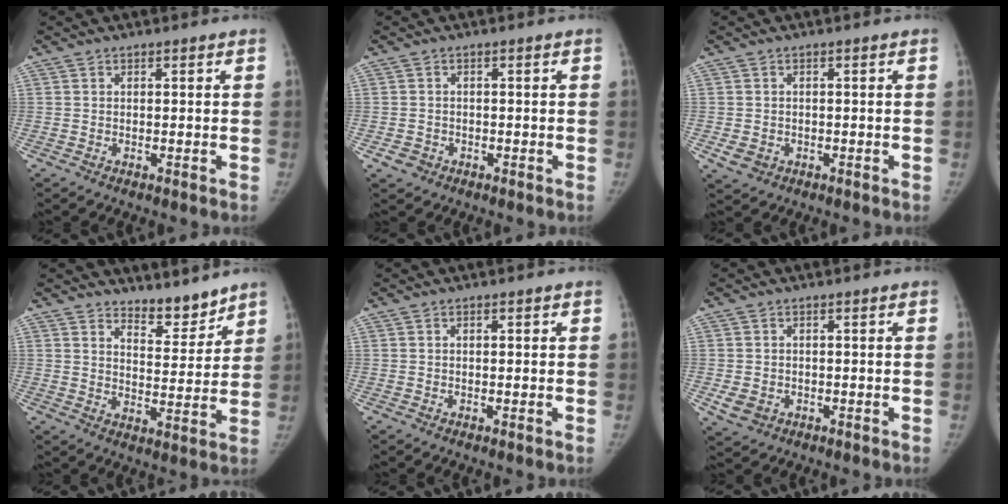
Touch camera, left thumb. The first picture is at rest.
{"total": 1.9, "force": [-0.8, 1.7, 0.4], "torque": [0.001, 0.006, -0.011]}
{"total": 2.6, "force": [-0.6, 2.3, 1.1], "torque": [-0.015, -0.001, 0.000]}
{"total": 6.9, "force": [6.2, 2.1, 2.1], "torque": [-0.007, -0.059, 0.106]}
{"total": 0.5, "force": [0.1, 0.3, 0.4], "torque": [-0.005, 0.001, 0.002]}
{"total": 3.2, "force": [-0.7, 2.8, 1.5], "torque": [-0.023, -0.003, -0.001]}